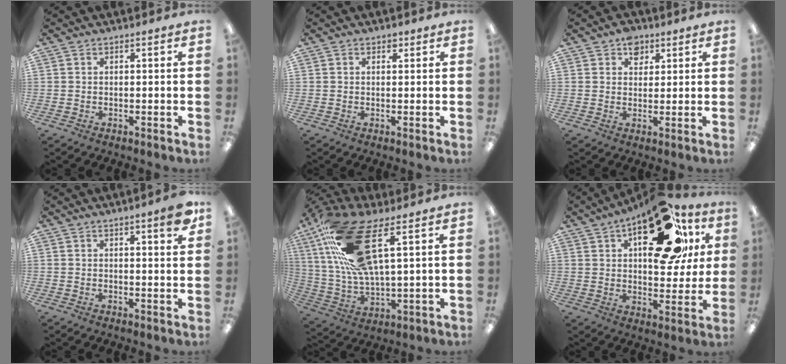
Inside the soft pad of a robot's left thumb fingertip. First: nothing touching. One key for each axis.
{"total": 1.6, "fx": 0.7, "fy": 0.9, "fz": 1.0, "tx": -0.005, "ty": -0.004, "tz": 0.010}
{"total": 5.0, "fx": 2.9, "fy": 3.6, "fz": 1.9, "tx": -0.013, "ty": -0.007, "tz": 0.049}
{"total": 4.5, "fx": 2.8, "fy": 0.8, "fz": 3.4, "tx": -0.049, "ty": -0.007, "tz": 0.043}
{"total": 20.9, "fx": 10.8, "fy": 7.4, "fz": 16.2, "tx": -0.329, "ty": -0.040, "tz": 0.182}
{"total": 27.6, "fx": 12.5, "fy": 14.0, "fz": 20.2, "tx": -0.261, "ty": -0.053, "tz": 0.200}